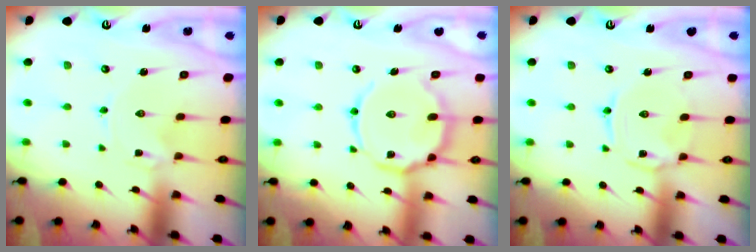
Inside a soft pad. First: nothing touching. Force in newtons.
{"total": 14.6, "press": 14.6, "slide": 1.2}
{"total": 2.7, "press": 2.7, "slide": 0.4}